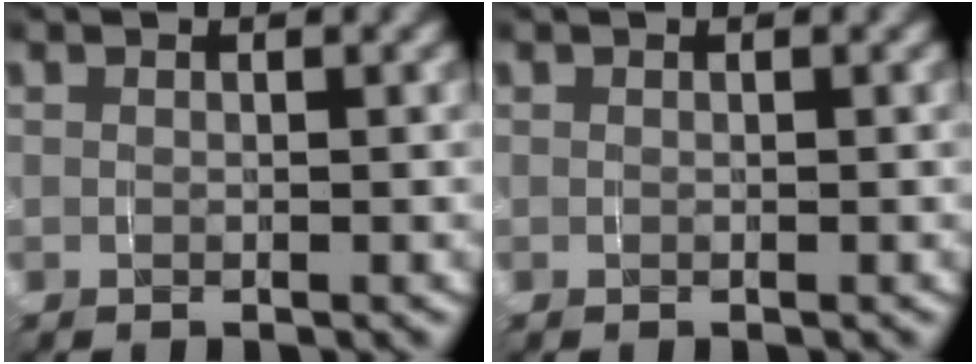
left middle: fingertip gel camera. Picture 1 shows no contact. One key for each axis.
{"total": 0.0}